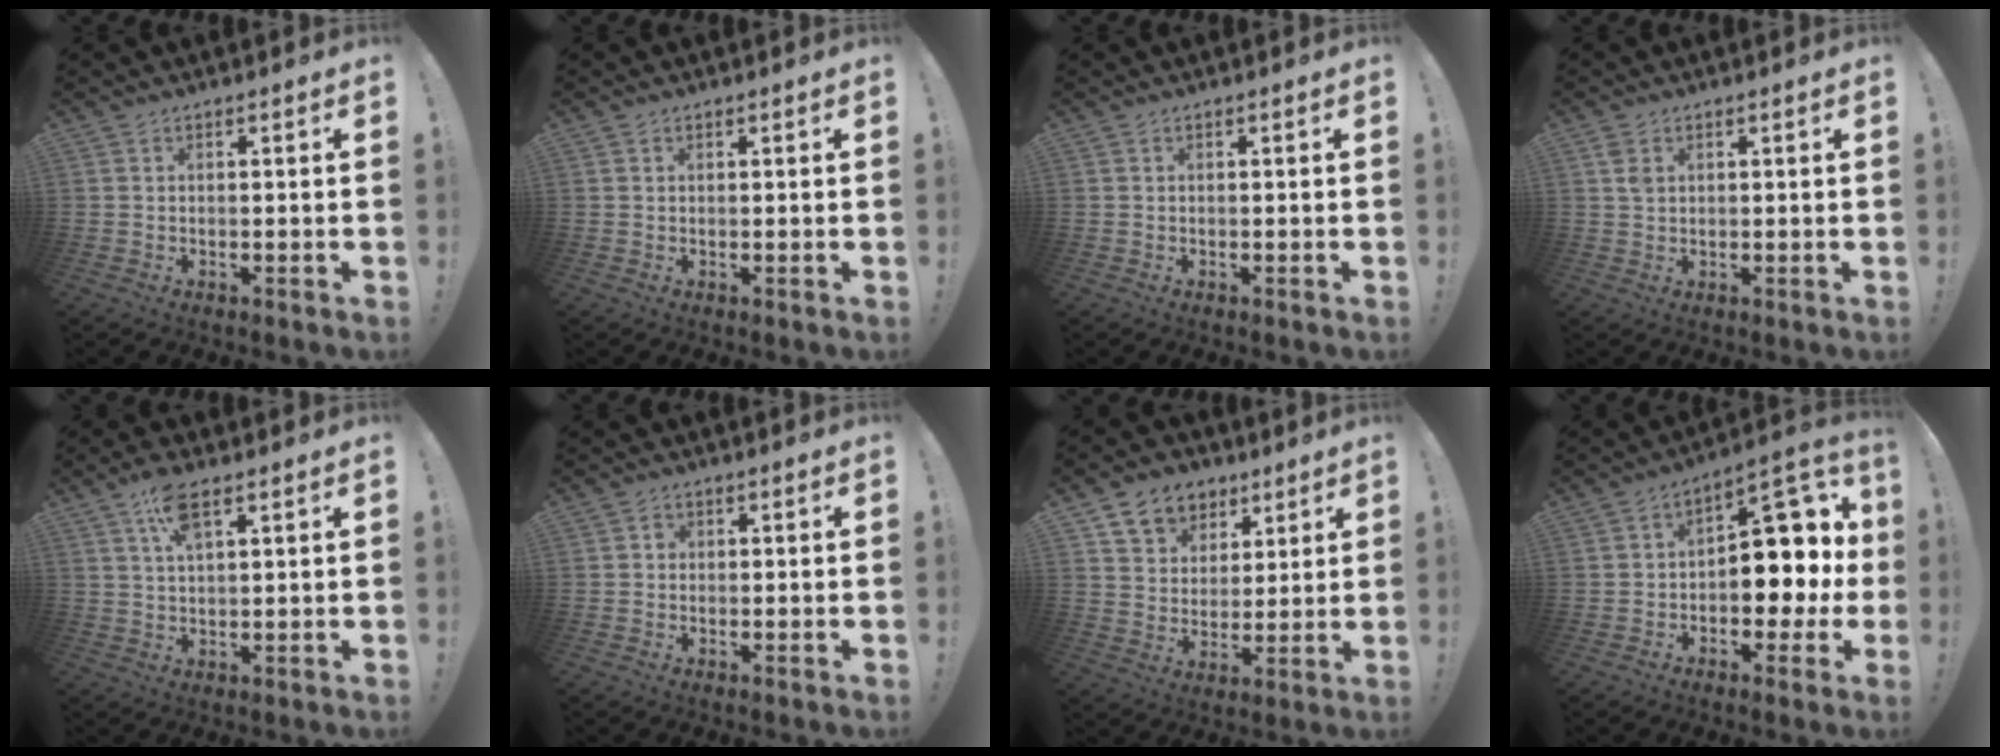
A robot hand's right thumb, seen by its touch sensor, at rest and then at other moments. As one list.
[{"total": 0.6, "force": [0.4, 0.3, 0.0], "torque": [0.004, -0.002, 0.008]}, {"total": 0.0}, {"total": 2.7, "force": [1.2, 1.7, 1.7], "torque": [-0.025, -0.001, 0.020]}, {"total": 7.4, "force": [3.8, 2.8, 5.6], "torque": [-0.100, -0.005, 0.068]}, {"total": 1.8, "force": [-0.2, 1.7, 0.6], "torque": [-0.009, 0.005, -0.005]}, {"total": 10.6, "force": [6.0, 8.3, 2.9], "torque": [-0.037, -0.038, 0.120]}, {"total": 12.0, "force": [0.1, 8.5, 8.5], "torque": [-0.091, -0.002, 0.005]}]